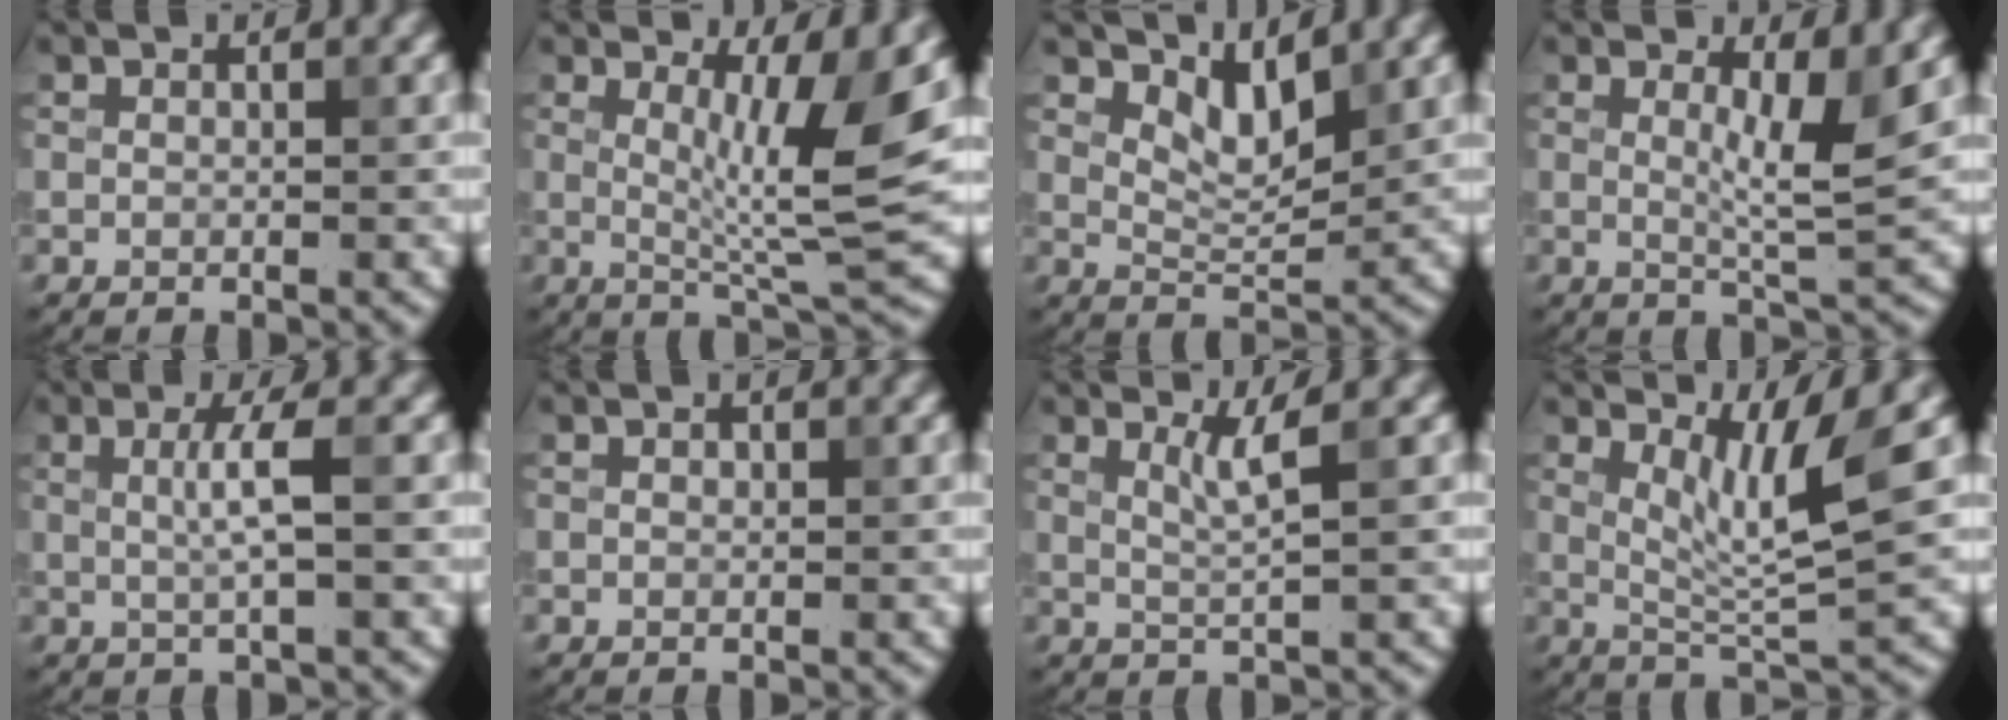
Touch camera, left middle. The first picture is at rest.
{"total": 6.2, "force": [1.2, 1.1, 5.9], "torque": [-0.095, -0.015, 0.025]}
{"total": 2.9, "force": [2.1, 0.9, 1.8], "torque": [-0.039, -0.011, 0.039]}
{"total": 3.5, "force": [0.8, 0.5, 3.4], "torque": [-0.057, -0.005, 0.017]}
{"total": 2.4, "force": [0.1, 0.0, 2.4], "torque": [-0.051, 0.006, 0.005]}
{"total": 0.0}
{"total": 1.8, "force": [0.8, -0.1, 1.6], "torque": [-0.032, -0.002, 0.019]}
{"total": 4.7, "force": [2.0, 0.5, 4.3], "torque": [-0.083, -0.008, 0.043]}